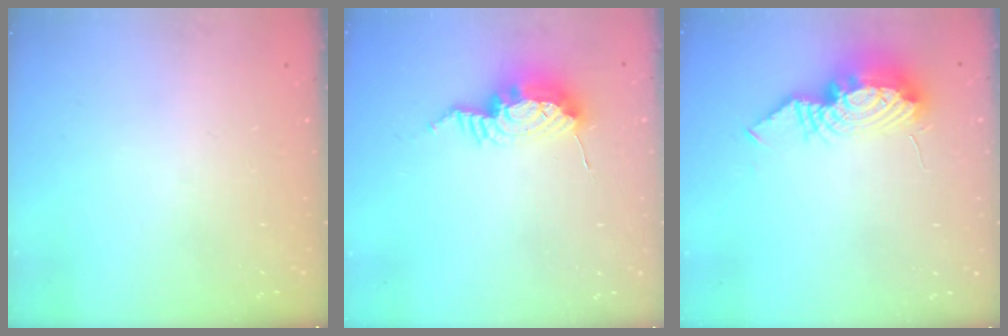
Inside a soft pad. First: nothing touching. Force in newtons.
{"total": 10.4, "press": 10.4, "slide": 1.0}
{"total": 12.9, "press": 12.9, "slide": 0.8}